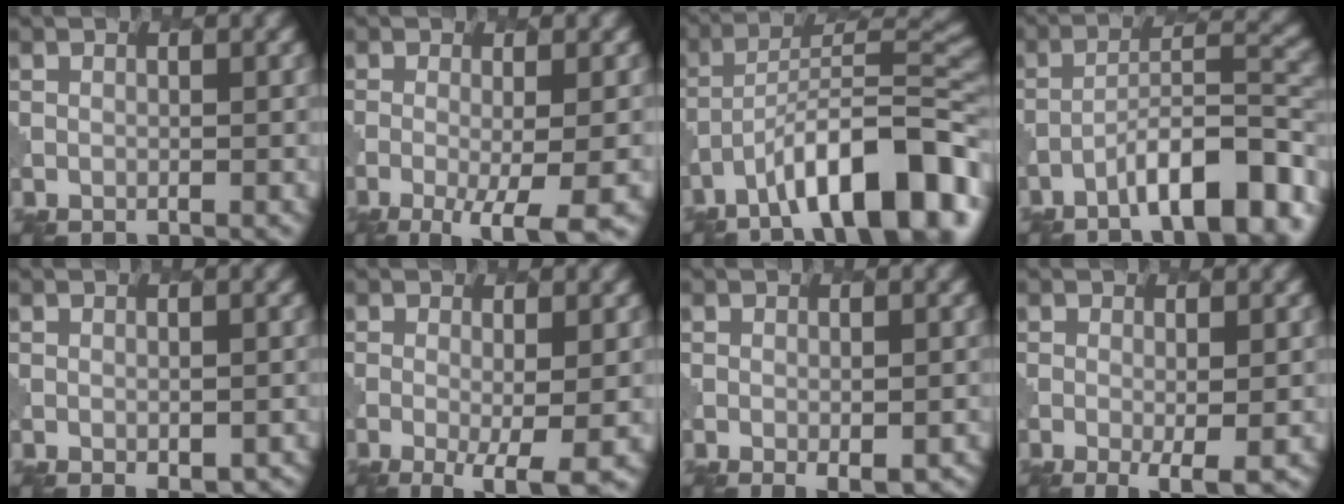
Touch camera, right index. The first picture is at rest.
{"total": 6.3, "force": [-2.9, 1.5, 5.4], "torque": [-0.071, -0.006, -0.042]}
{"total": 12.3, "force": [-7.3, 3.6, 9.1], "torque": [-0.130, 0.015, -0.118]}
{"total": 9.3, "force": [-6.0, 2.0, 6.8], "torque": [-0.104, 0.018, -0.093]}
{"total": 1.7, "force": [-0.8, 0.7, 1.3], "torque": [-0.016, -0.001, 0.000]}
{"total": 4.7, "force": [-1.6, 1.0, 4.3], "torque": [-0.068, -0.008, -0.020]}
{"total": 2.4, "force": [-1.0, 0.8, 2.0], "torque": [-0.028, -0.004, -0.001]}
{"total": 3.0, "force": [-0.9, 0.6, 2.9], "torque": [-0.046, -0.007, -0.008]}